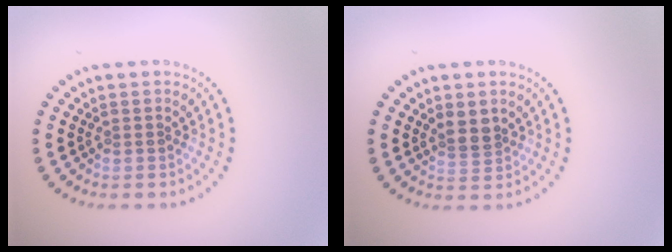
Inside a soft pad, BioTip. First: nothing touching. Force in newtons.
{"total": 2.1, "press": 1.7, "slide": 1.1}